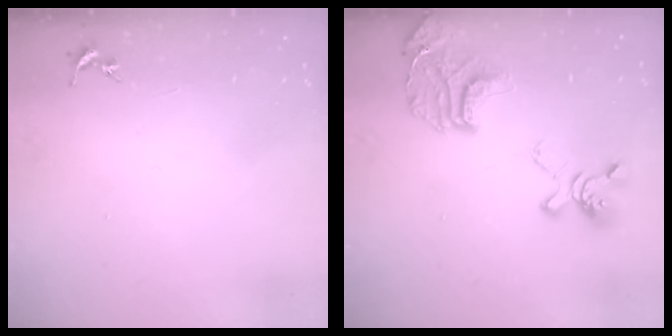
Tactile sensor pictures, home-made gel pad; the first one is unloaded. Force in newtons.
{"total": 20.9, "press": 20.8, "slide": 2.0}